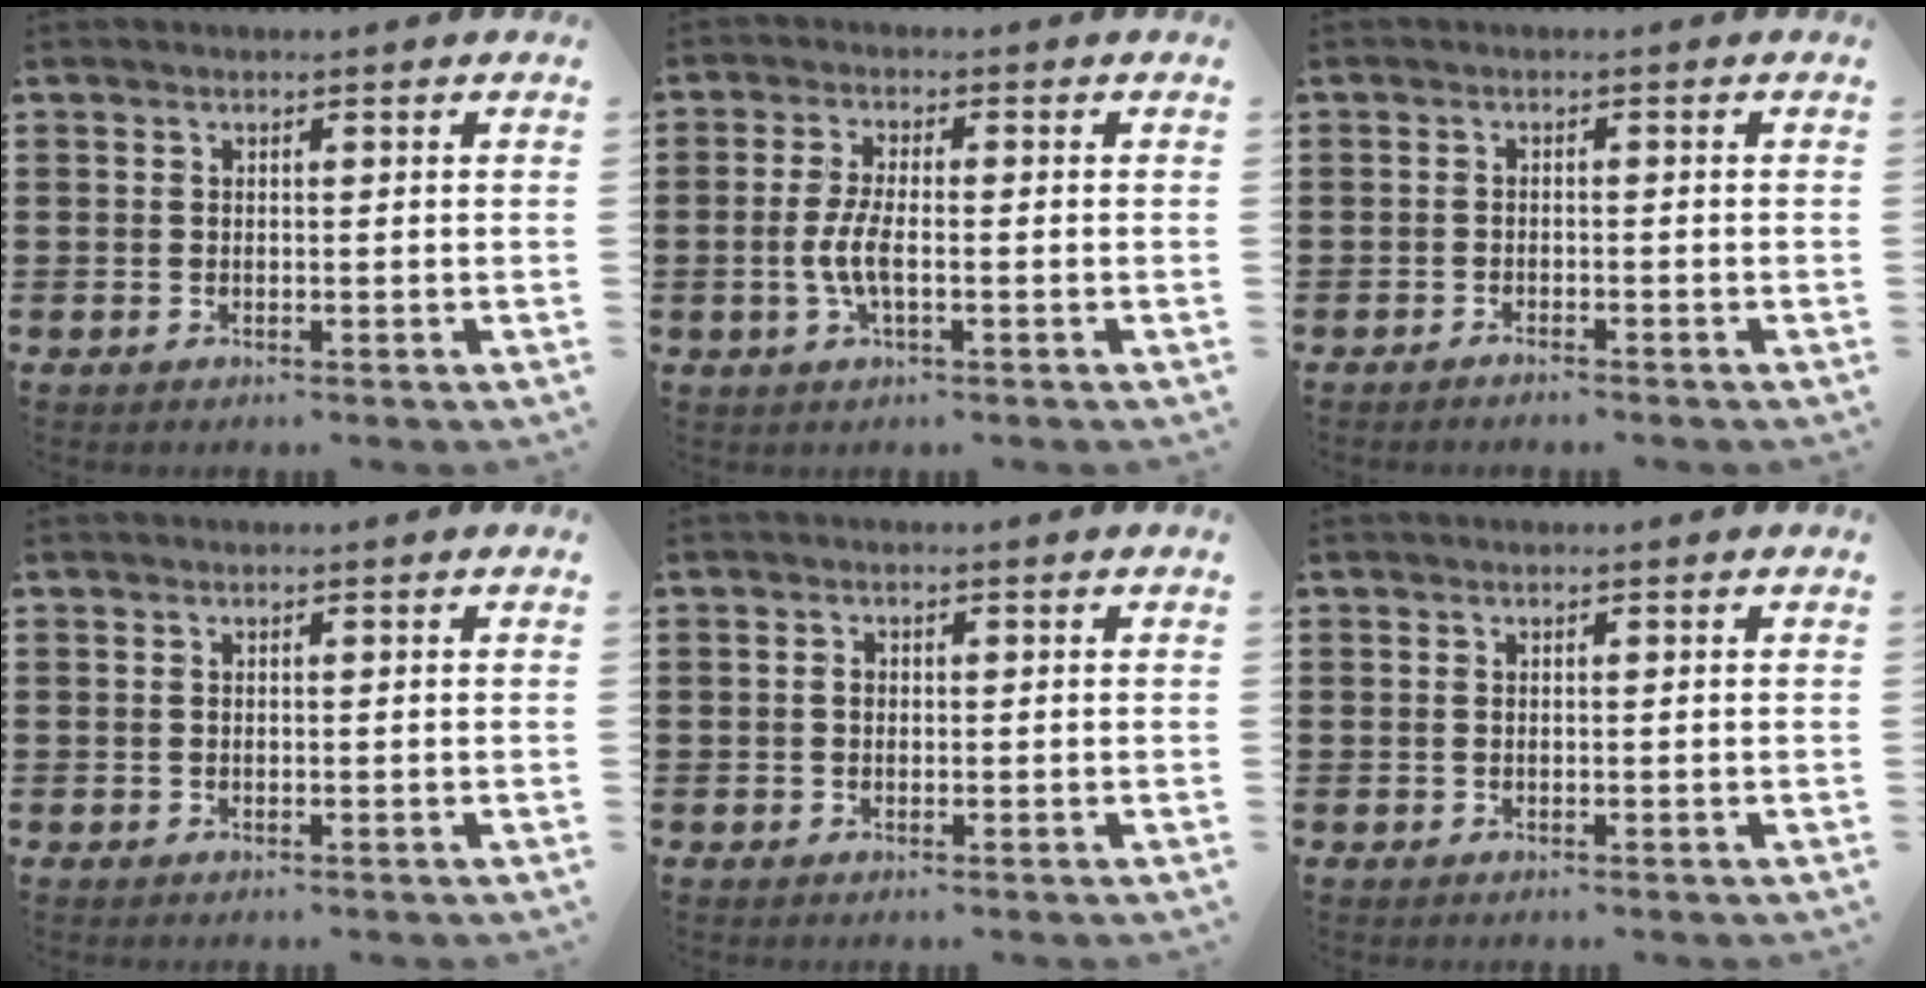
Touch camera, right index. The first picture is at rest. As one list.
[{"total": 4.6, "force": [-1.1, 1.5, 4.3], "torque": [-0.103, -0.004, -0.029]}, {"total": 1.0, "force": [-1.0, 0.1, 0.0], "torque": [-0.004, 0.002, -0.020]}, {"total": 0.0}, {"total": 0.9, "force": [0.0, 0.7, 0.6], "torque": [-0.013, 0.003, -0.001]}, {"total": 0.0}]